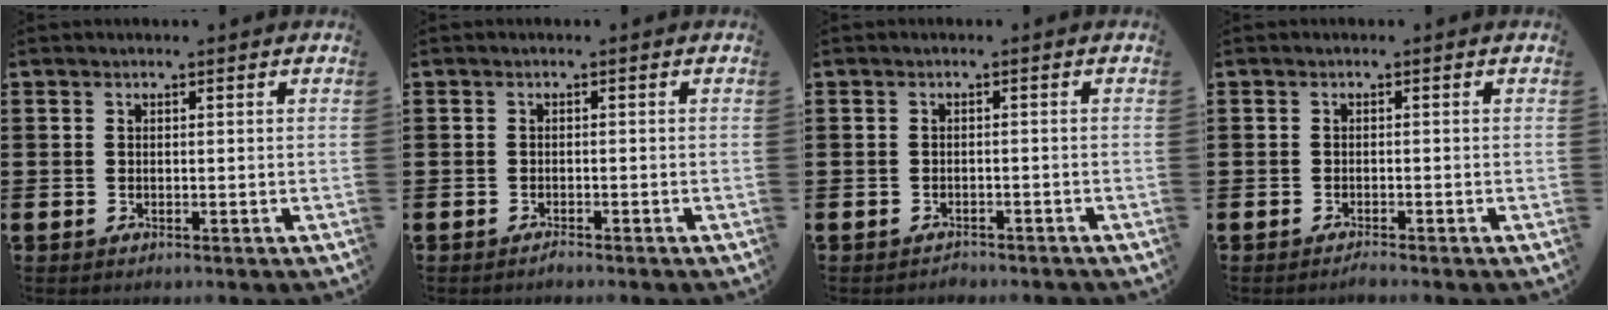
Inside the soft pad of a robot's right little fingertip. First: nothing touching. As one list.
[{"total": 0.7, "force": [-0.7, 0.0, 0.2], "torque": [-0.005, -0.003, -0.013]}, {"total": 0.9, "force": [-0.9, 0.1, -0.1], "torque": [-0.002, 0.002, -0.020]}, {"total": 0.6, "force": [-0.6, 0.0, 0.2], "torque": [-0.005, -0.003, -0.011]}]